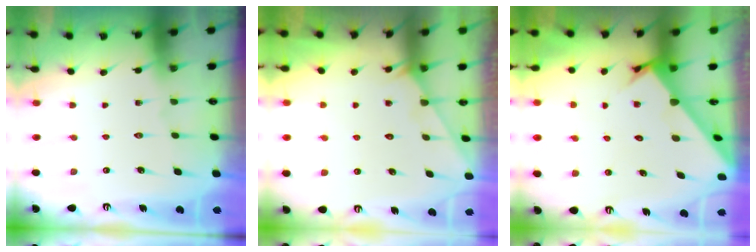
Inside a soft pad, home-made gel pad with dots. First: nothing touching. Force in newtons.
{"total": 1.8, "press": 1.8, "slide": 0.1}
{"total": 2.4, "press": 2.4, "slide": 0.2}